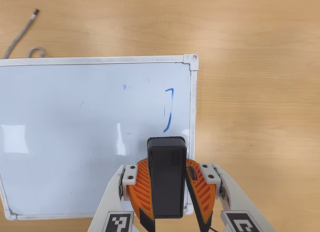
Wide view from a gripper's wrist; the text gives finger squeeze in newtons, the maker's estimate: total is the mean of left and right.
{"total": 8.4, "left": 8.1, "right": 8.6}